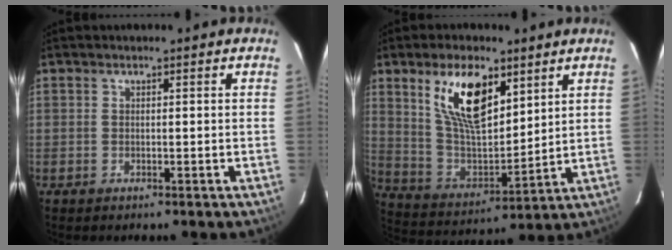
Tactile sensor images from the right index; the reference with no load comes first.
{"total": 15.4, "force": [7.9, 6.8, 11.3], "torque": [-0.208, 0.002, 0.162]}